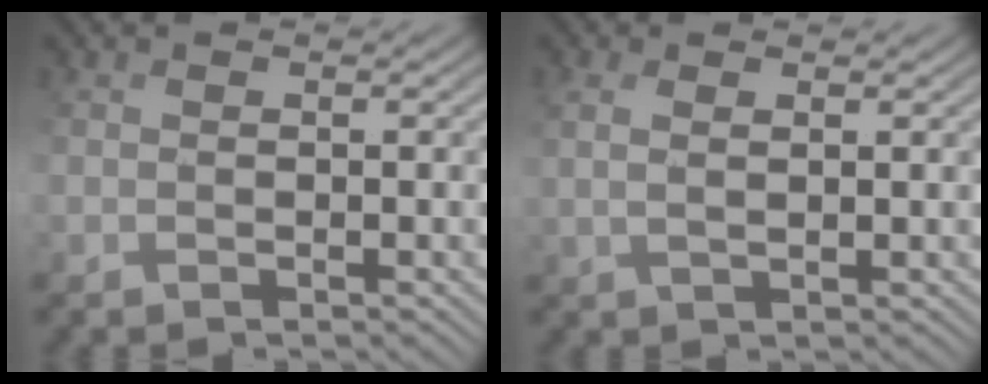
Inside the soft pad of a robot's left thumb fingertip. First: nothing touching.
{"total": 1.7, "force": [1.6, -0.6, 0.4], "torque": [-0.011, 0.010, 0.031]}